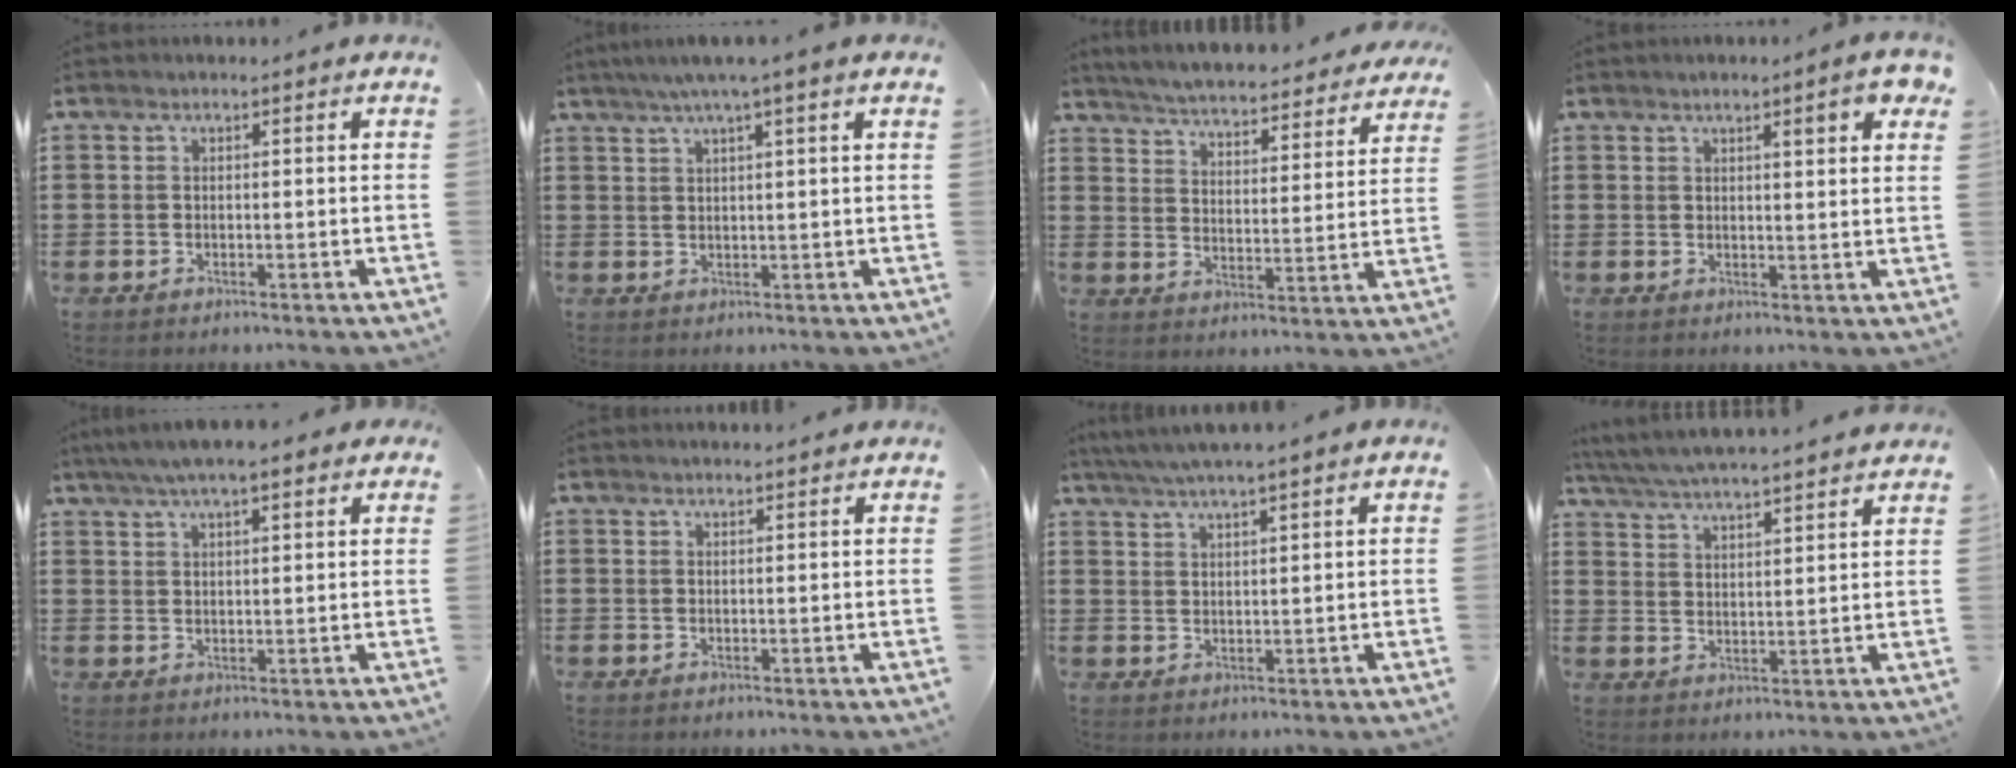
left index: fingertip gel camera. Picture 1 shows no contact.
{"total": 3.2, "force": [1.9, -0.5, 2.6], "torque": [-0.052, 0.002, 0.032]}
{"total": 4.9, "force": [4.8, -0.5, 0.4], "torque": [-0.033, -0.040, 0.079]}
{"total": 4.5, "force": [3.1, 0.1, 3.2], "torque": [-0.053, -0.009, 0.049]}
{"total": 5.2, "force": [4.1, 0.7, 3.2], "torque": [-0.070, 0.001, 0.074]}
{"total": 1.3, "force": [1.3, -0.1, 0.2], "torque": [-0.006, -0.001, 0.024]}
{"total": 3.7, "force": [3.3, -0.4, 1.8], "torque": [-0.042, -0.006, 0.059]}
{"total": 5.1, "force": [4.9, -0.5, 1.1], "torque": [-0.043, -0.032, 0.083]}